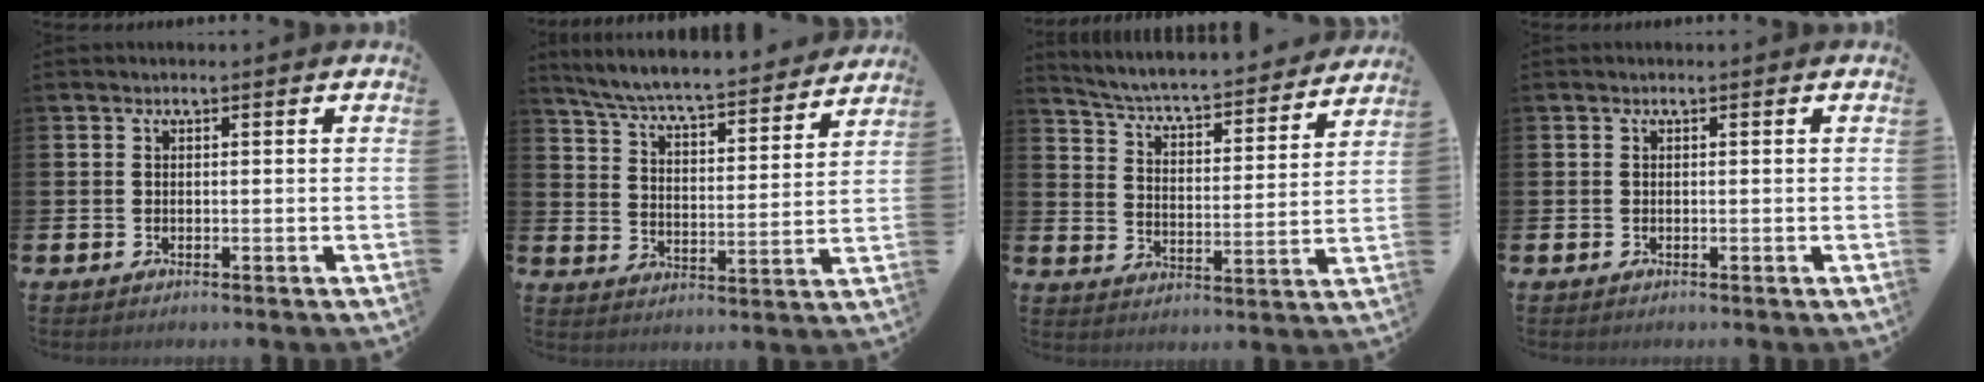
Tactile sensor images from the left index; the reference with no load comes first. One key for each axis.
{"total": 6.9, "fx": 6.6, "fy": 0.3, "fz": 2.0, "tx": -0.073, "ty": -0.052, "tz": 0.112}
{"total": 5.4, "fx": 5.1, "fy": 0.6, "fz": 1.7, "tx": -0.063, "ty": -0.046, "tz": 0.080}
{"total": 0.0}